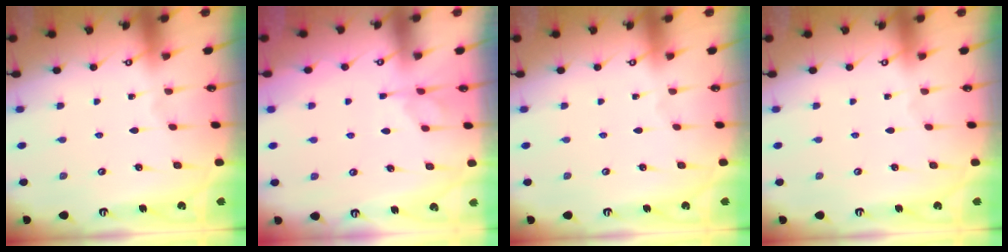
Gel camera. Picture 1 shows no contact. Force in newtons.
{"total": 2.6, "press": 2.3, "slide": 1.2}
{"total": 0.0}
{"total": 0.0}